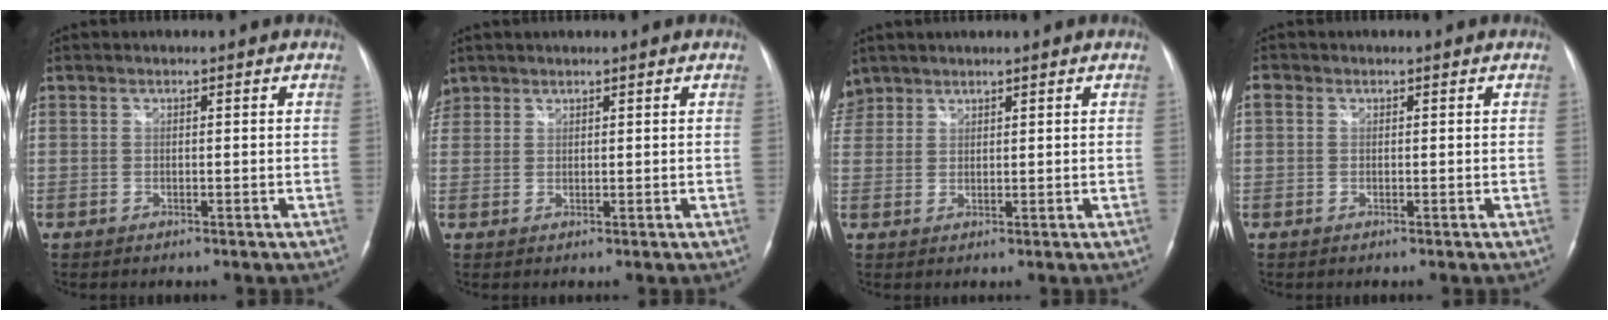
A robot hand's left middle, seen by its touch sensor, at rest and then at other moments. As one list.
[{"total": 3.0, "force": [2.3, 2.0, 0.1], "torque": [-0.005, 0.013, 0.045]}, {"total": 4.3, "force": [3.5, 2.6, 0.1], "torque": [-0.003, 0.014, 0.072]}, {"total": 1.0, "force": [0.3, 0.9, 0.5], "torque": [-0.010, 0.012, 0.005]}]